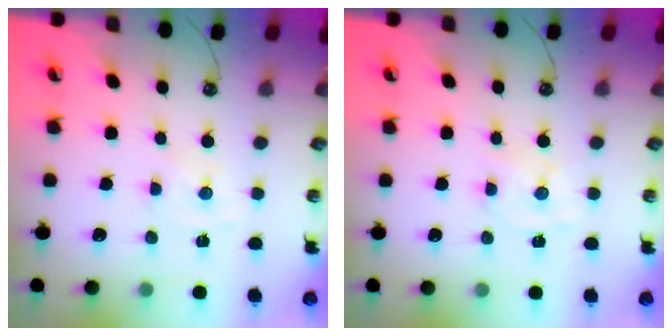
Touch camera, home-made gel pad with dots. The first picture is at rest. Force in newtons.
{"total": 1.4, "press": 1.4, "slide": 0.2}